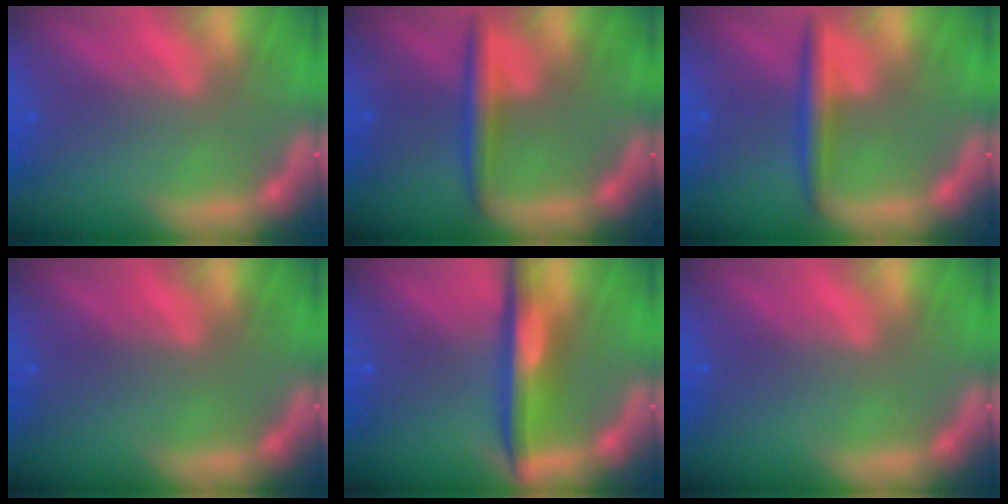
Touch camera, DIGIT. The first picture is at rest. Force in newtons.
{"total": 3.0}
{"total": 3.0}
{"total": 0.0}
{"total": 5.0}
{"total": 0.0}